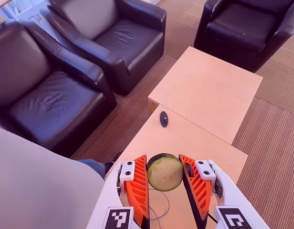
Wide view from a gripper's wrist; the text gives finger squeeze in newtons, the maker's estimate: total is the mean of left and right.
{"total": 10.8, "left": 10.5, "right": 11.0}